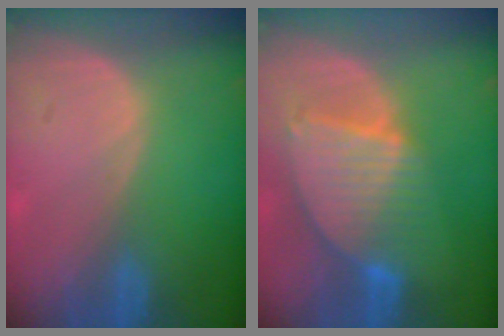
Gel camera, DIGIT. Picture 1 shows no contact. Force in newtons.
{"total": 8.4, "press": 7.4, "slide": 4.1}